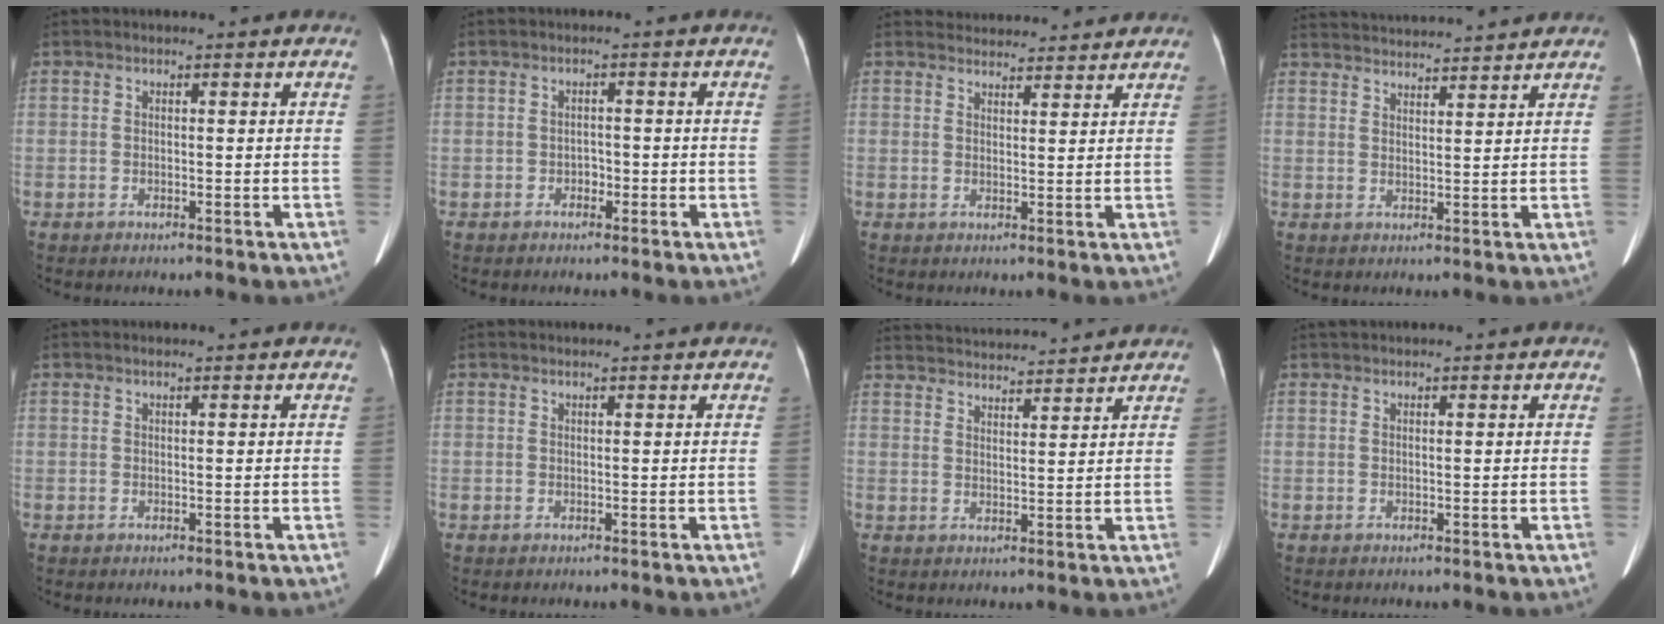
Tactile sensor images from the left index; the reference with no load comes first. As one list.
[{"total": 1.5, "force": [-1.2, 0.8, 0.5], "torque": [0.001, -0.002, -0.016]}, {"total": 8.0, "force": [7.7, 1.6, 1.0], "torque": [-0.004, 0.012, 0.095]}, {"total": 13.2, "force": [12.6, 0.6, 3.9], "torque": [-0.071, 0.023, 0.188]}, {"total": 1.1, "force": [0.9, -0.1, 0.6], "torque": [-0.010, 0.006, 0.015]}, {"total": 2.0, "force": [1.9, 0.0, 0.7], "torque": [-0.009, 0.008, 0.021]}, {"total": 15.2, "force": [14.6, 1.5, 4.2], "torque": [-0.073, 0.027, 0.214]}, {"total": 2.3, "force": [2.0, 0.0, 1.2], "torque": [-0.013, 0.021, 0.031]}]